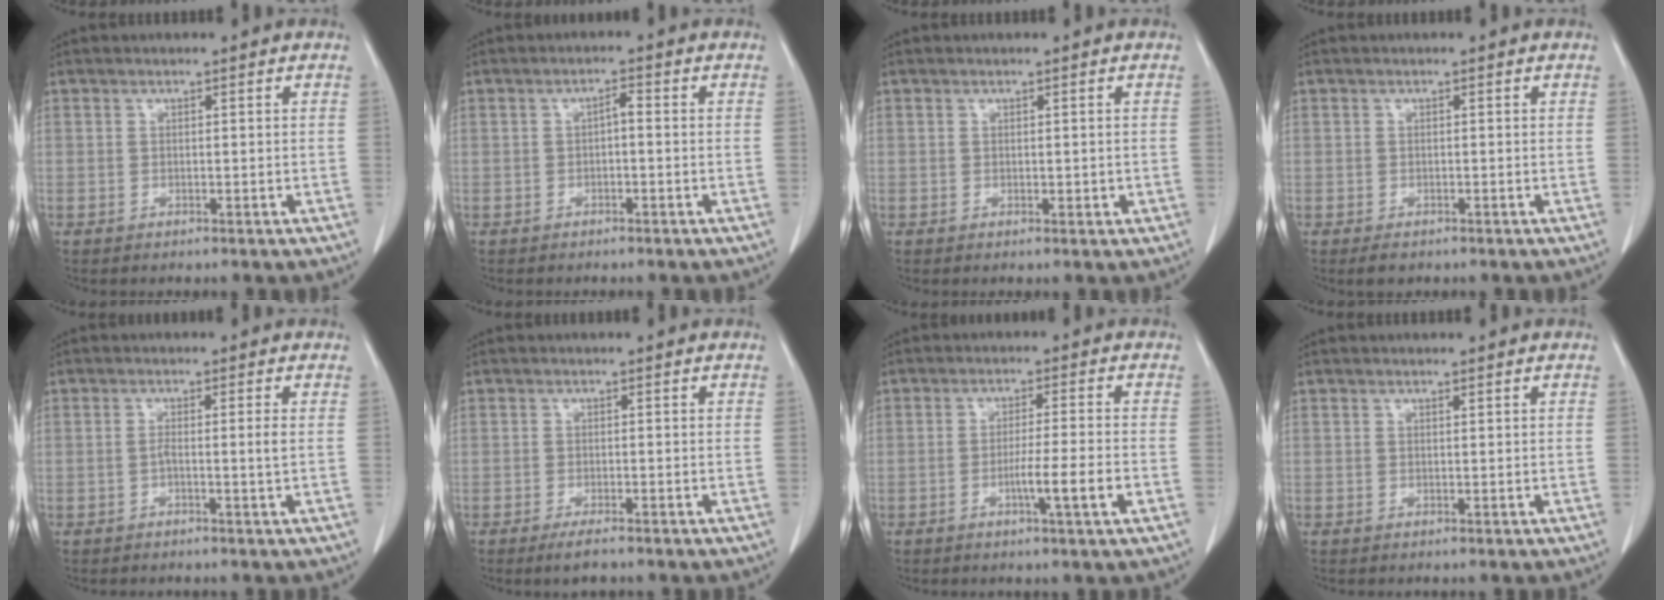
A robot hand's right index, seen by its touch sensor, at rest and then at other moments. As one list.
[{"total": 0.9, "force": [0.0, 0.2, 0.8], "torque": [-0.015, 0.002, 0.000]}, {"total": 1.2, "force": [-0.1, 0.6, 1.0], "torque": [-0.012, -0.002, 0.002]}, {"total": 2.0, "force": [-1.4, 1.1, 0.8], "torque": [-0.019, -0.001, -0.017]}, {"total": 2.1, "force": [-0.4, -0.5, 2.0], "torque": [-0.034, -0.001, -0.007]}, {"total": 2.5, "force": [-1.9, 0.3, 1.6], "torque": [-0.033, -0.006, -0.032]}, {"total": 6.0, "force": [-2.1, -0.6, 5.6], "torque": [-0.088, -0.009, -0.034]}, {"total": 0.0}]